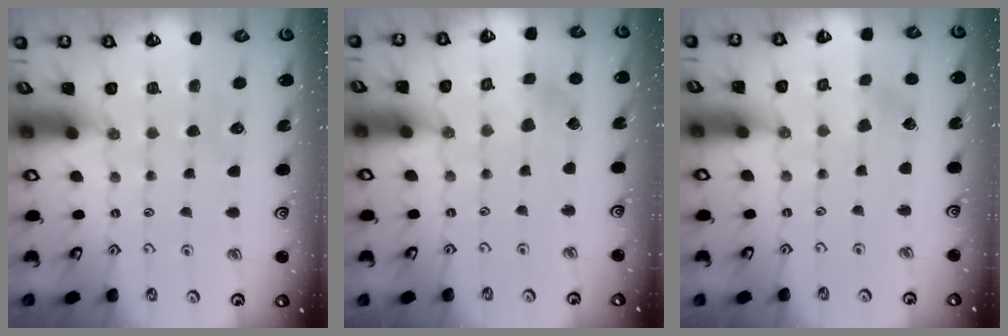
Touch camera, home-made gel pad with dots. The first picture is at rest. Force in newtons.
{"total": 4.0, "press": 4.0, "slide": 0.3}
{"total": 1.8, "press": 1.8, "slide": 0.3}